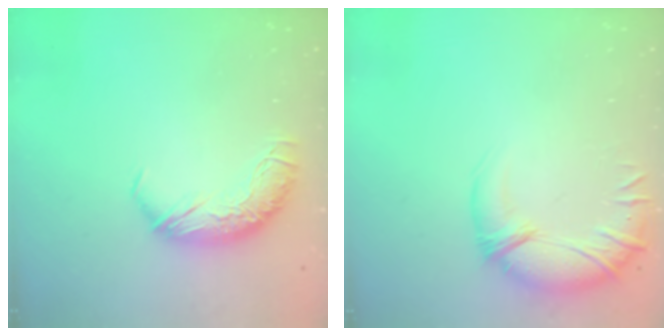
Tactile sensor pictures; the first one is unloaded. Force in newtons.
{"total": 3.0, "press": 1.5, "slide": 2.6}